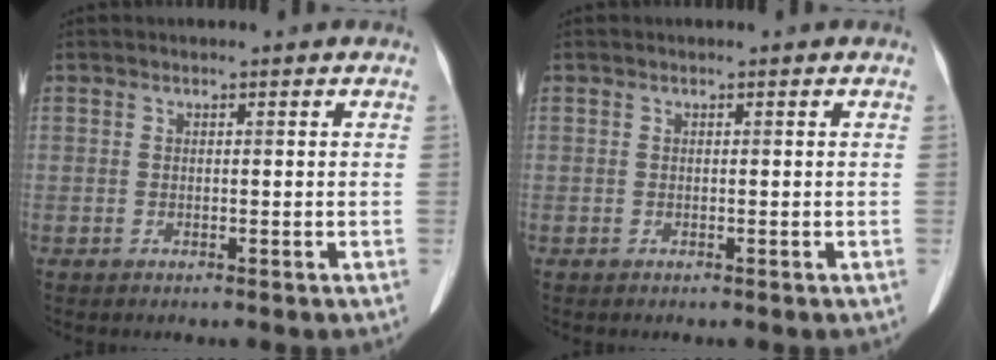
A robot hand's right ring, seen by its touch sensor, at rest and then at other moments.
{"total": 0.0}